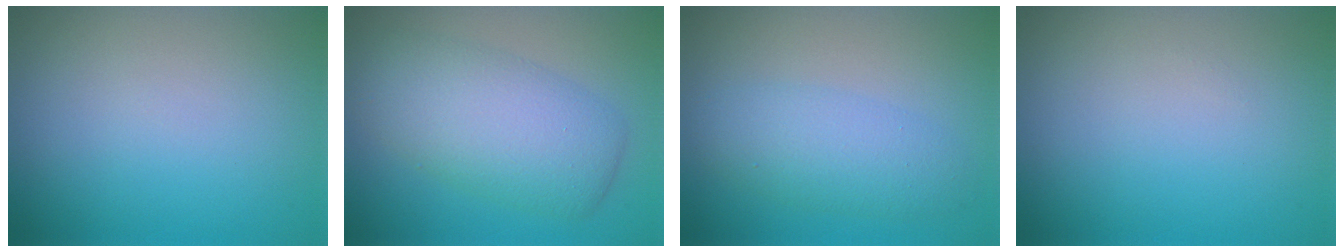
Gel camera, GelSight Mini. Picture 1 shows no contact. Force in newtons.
{"total": 6.6, "press": 6.6, "slide": 0.2}
{"total": 3.7, "press": 3.7, "slide": 0.1}
{"total": 0.0}